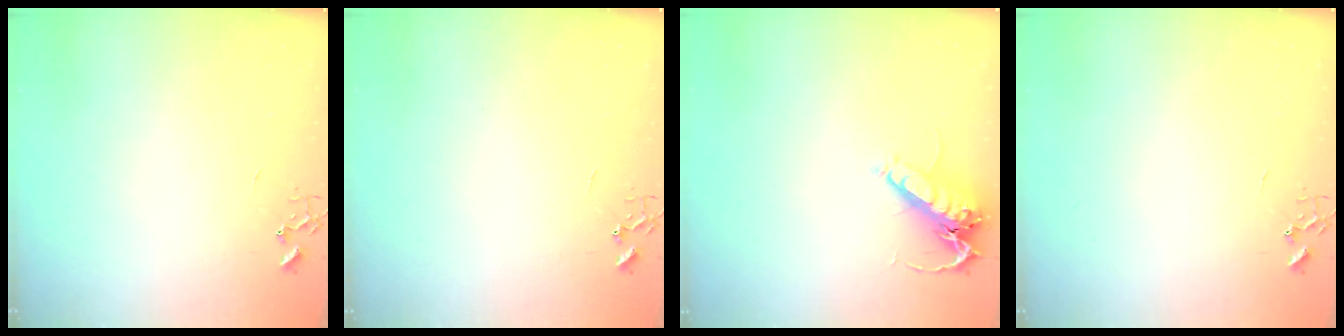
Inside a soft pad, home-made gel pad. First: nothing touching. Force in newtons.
{"total": 0.0}
{"total": 14.1, "press": 14.0, "slide": 1.8}
{"total": 0.0}